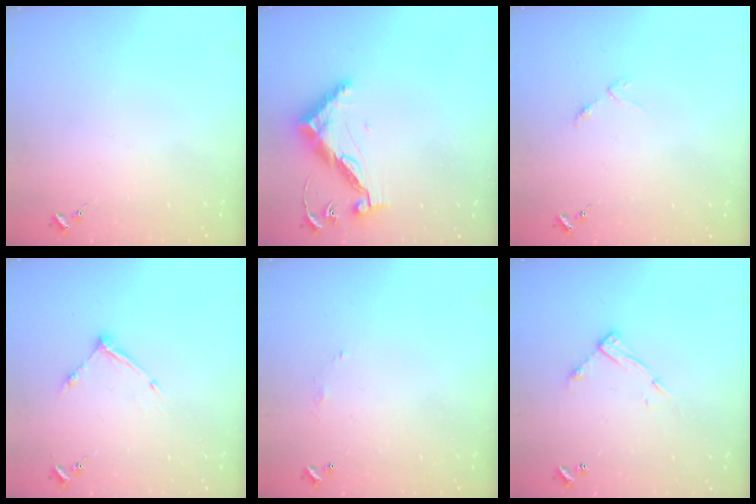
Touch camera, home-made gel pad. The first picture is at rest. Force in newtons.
{"total": 12.7, "press": 12.7, "slide": 0.5}
{"total": 3.1, "press": 3.0, "slide": 0.5}
{"total": 8.6, "press": 8.6, "slide": 0.5}
{"total": 3.6, "press": 3.6, "slide": 0.1}
{"total": 10.0, "press": 9.9, "slide": 0.5}